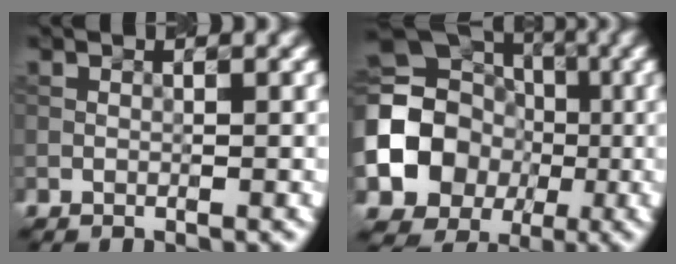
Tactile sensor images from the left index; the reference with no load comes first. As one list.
[{"total": 11.7, "force": [-1.7, 10.2, 5.6], "torque": [-0.109, -0.010, -0.048]}]